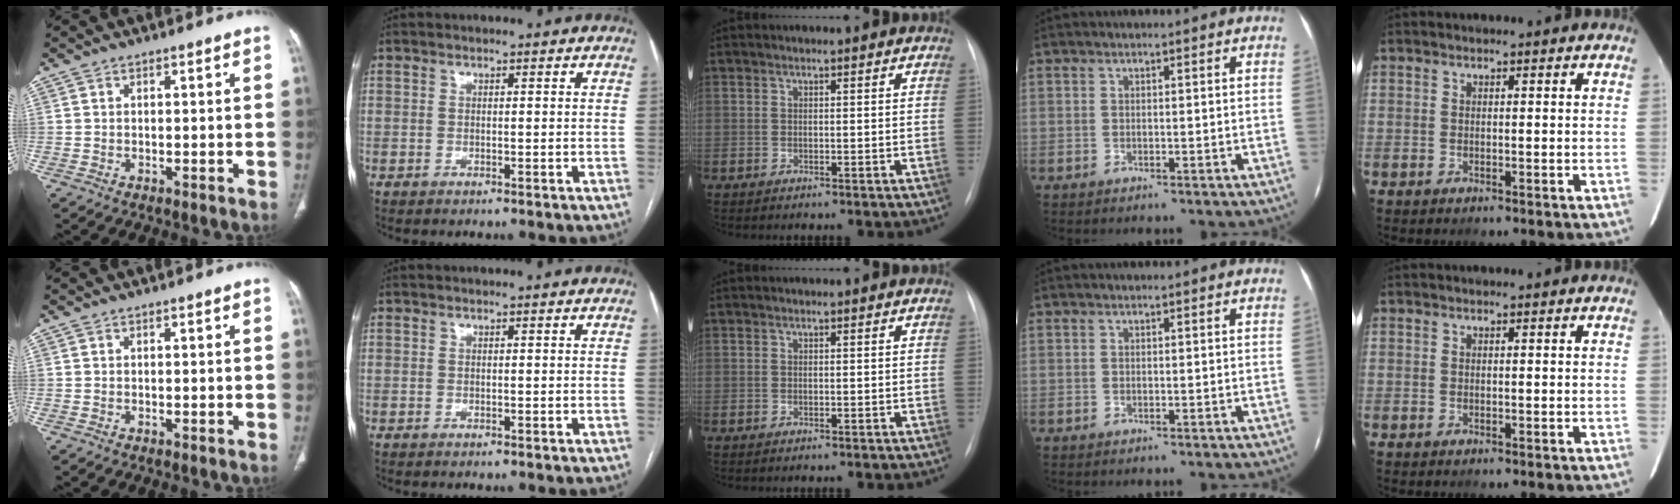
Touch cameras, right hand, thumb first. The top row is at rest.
{}